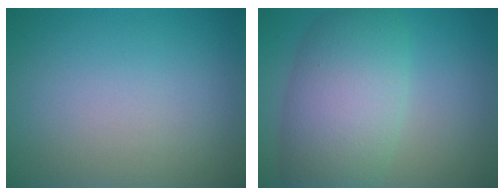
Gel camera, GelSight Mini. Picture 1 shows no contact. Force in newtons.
{"total": 7.9, "press": 7.9, "slide": 0.3}